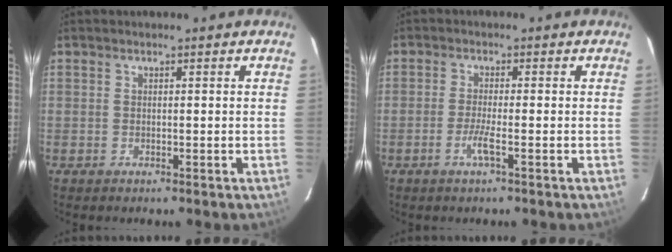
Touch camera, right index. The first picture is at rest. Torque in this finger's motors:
{"motor_torque": [0.07, -0.03, 0.07, 0.02]}